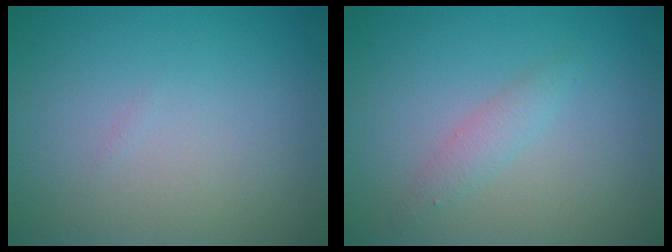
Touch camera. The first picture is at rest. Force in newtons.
{"total": 1.5, "press": 1.5, "slide": 0.0}